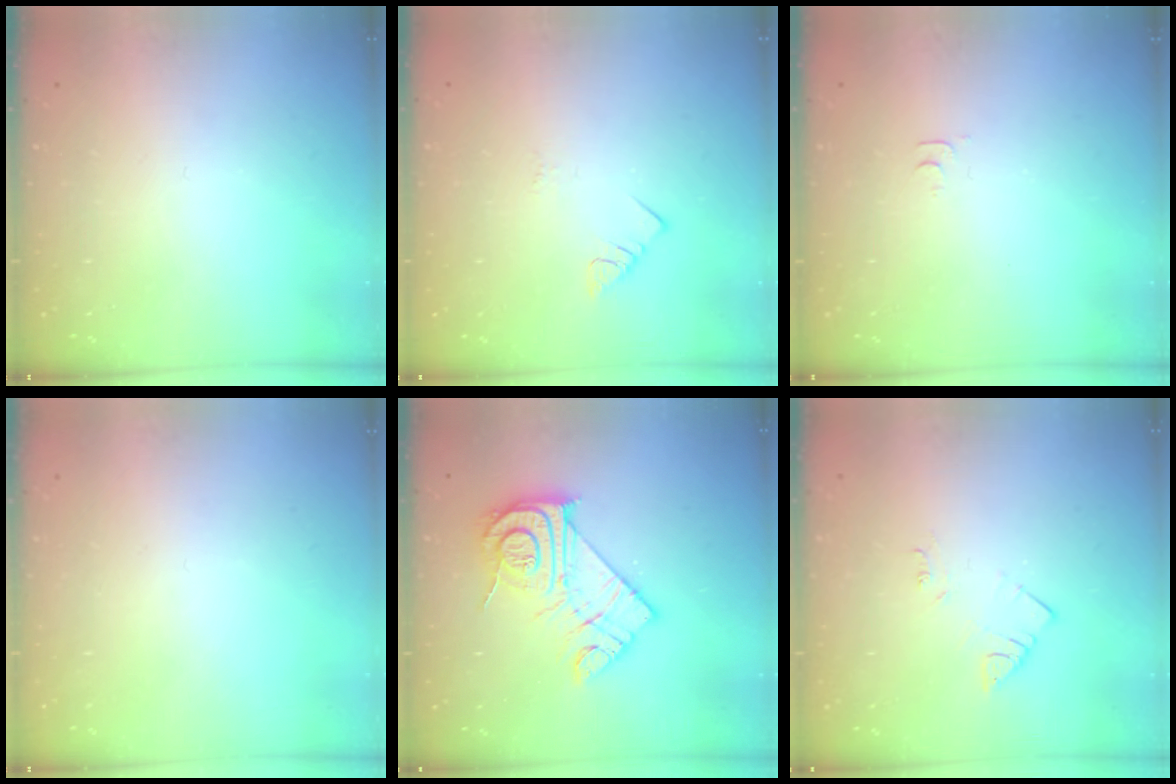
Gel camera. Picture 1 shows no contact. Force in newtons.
{"total": 2.4, "press": 2.3, "slide": 0.4}
{"total": 3.8, "press": 3.8, "slide": 0.6}
{"total": 1.5, "press": 1.5, "slide": 0.1}
{"total": 15.1, "press": 15.0, "slide": 1.2}
{"total": 2.9, "press": 2.9, "slide": 0.6}